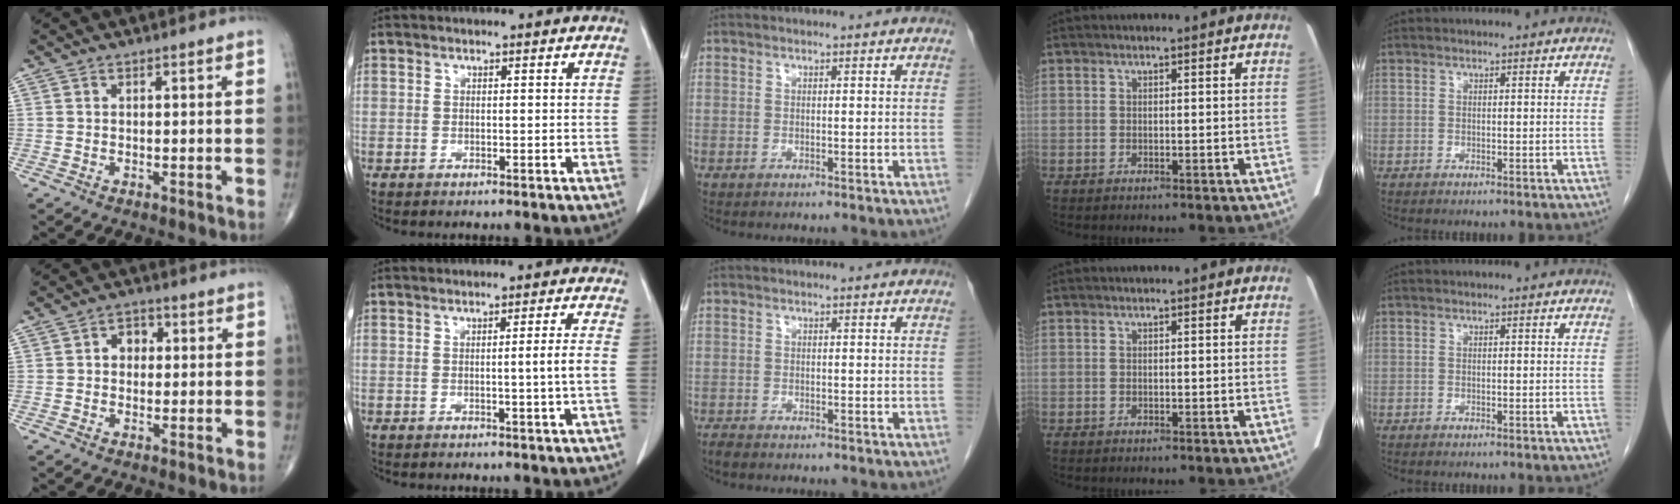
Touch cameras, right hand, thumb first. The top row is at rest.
{"thumb": {"total": 3.6, "force": [0.4, 2.9, 2.1], "torque": [-0.009, 0.012, -0.001]}, "index": {"total": 2.8, "force": [-0.5, -1.1, 2.5], "torque": [-0.040, -0.003, -0.007]}, "middle": {"total": 1.0, "force": [-0.9, 0.2, 0.4], "torque": [-0.013, -0.002, -0.015]}}